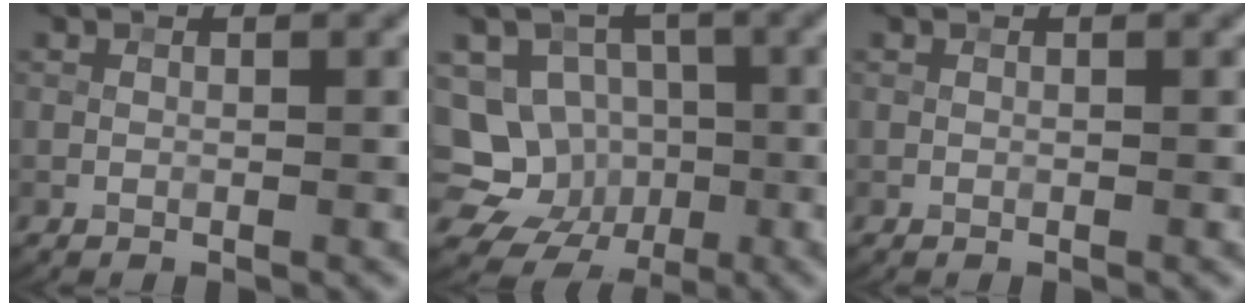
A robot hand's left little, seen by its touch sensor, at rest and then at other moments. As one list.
[{"total": 9.9, "force": [-2.2, 9.1, 3.3], "torque": [-0.058, 0.009, -0.053]}, {"total": 0.0}]